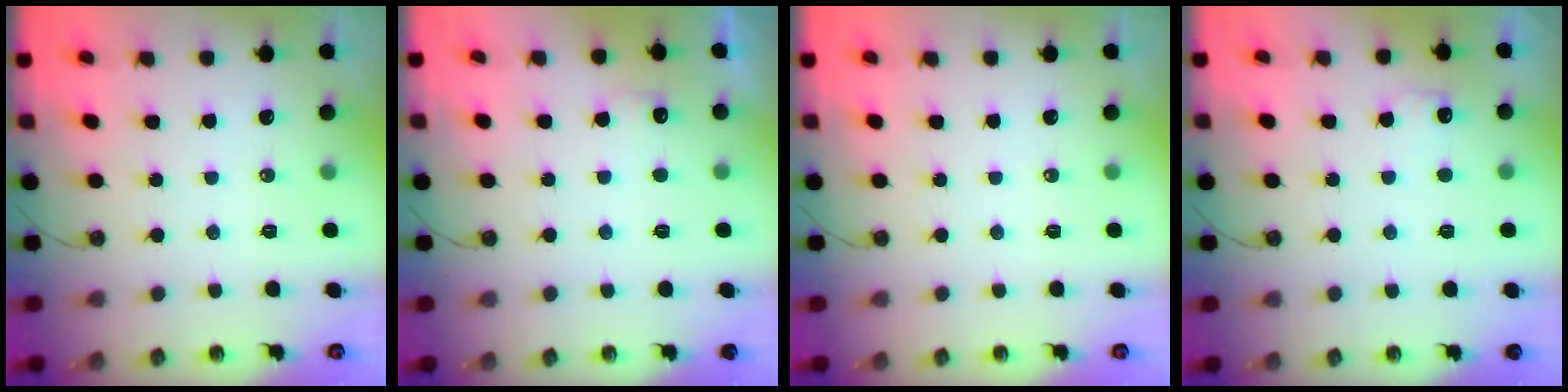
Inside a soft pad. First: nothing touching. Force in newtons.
{"total": 5.3, "press": 5.3, "slide": 0.8}
{"total": 0.0}
{"total": 5.4, "press": 5.4, "slide": 0.8}